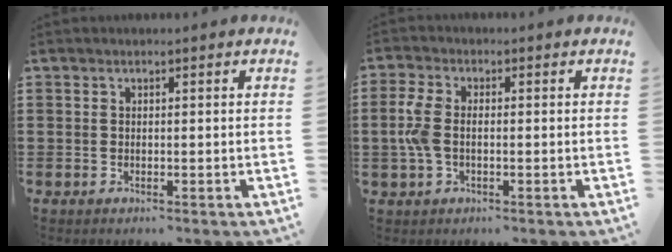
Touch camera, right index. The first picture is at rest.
{"total": 4.6, "force": [-0.4, 2.4, 3.8], "torque": [-0.108, -0.007, -0.017]}